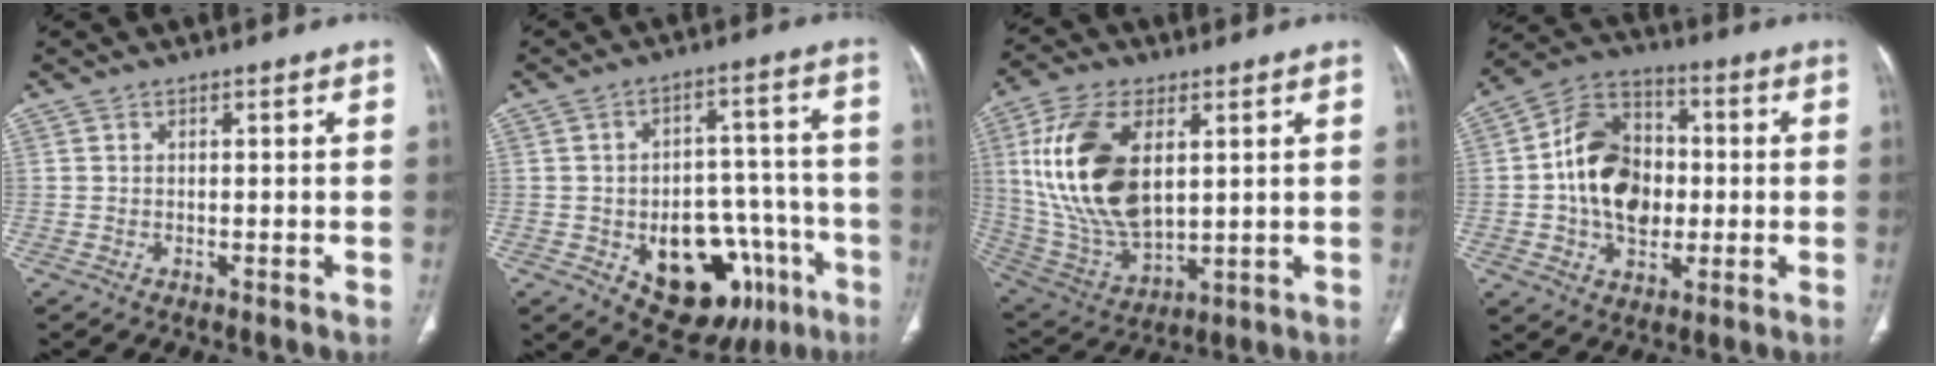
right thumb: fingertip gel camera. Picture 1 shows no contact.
{"total": 19.3, "force": [-7.8, 11.9, 13.0], "torque": [-0.135, 0.048, -0.092]}
{"total": 20.4, "force": [4.6, 11.2, 16.5], "torque": [-0.326, -0.020, 0.096]}
{"total": 15.9, "force": [-0.5, 11.6, 10.8], "torque": [-0.156, 0.026, -0.009]}